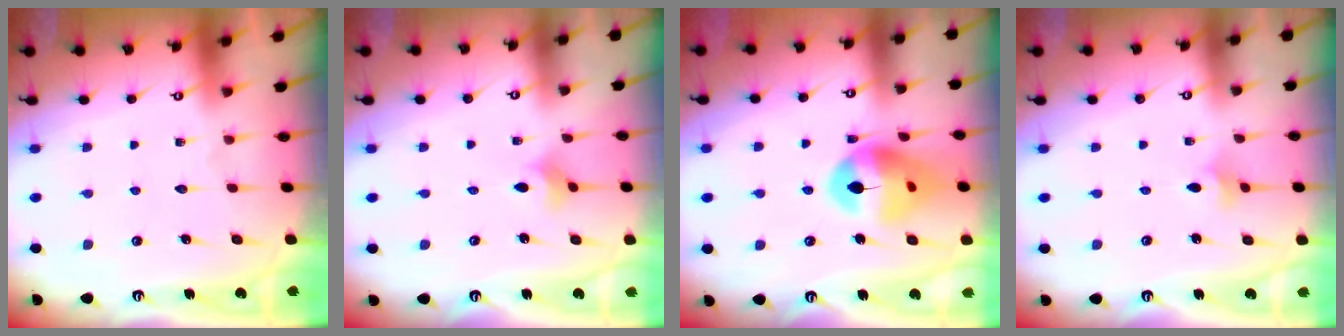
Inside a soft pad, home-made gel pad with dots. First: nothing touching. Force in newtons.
{"total": 3.3, "press": 3.3, "slide": 0.5}
{"total": 15.7, "press": 15.6, "slide": 1.9}
{"total": 2.7, "press": 2.6, "slide": 0.7}